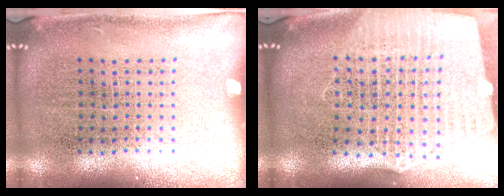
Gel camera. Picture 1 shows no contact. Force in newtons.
{"total": 2.6, "press": 2.3, "slide": 1.3}